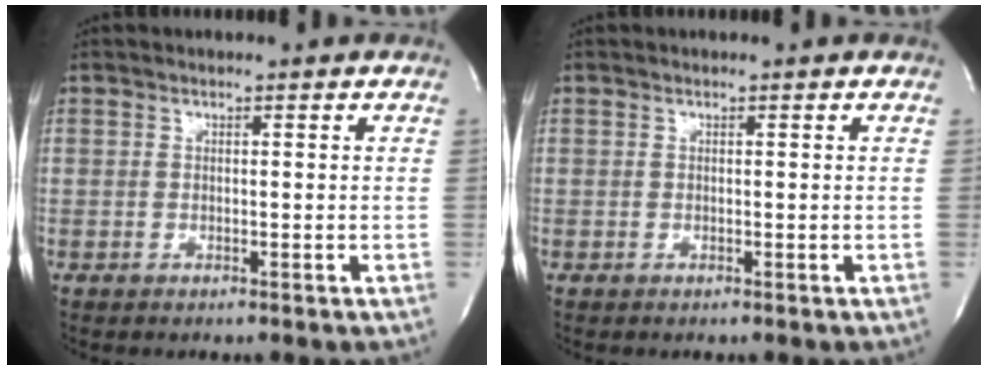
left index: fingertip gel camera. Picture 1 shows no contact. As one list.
[{"total": 0.0}]